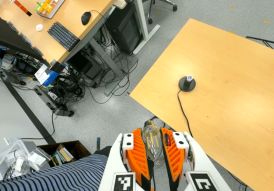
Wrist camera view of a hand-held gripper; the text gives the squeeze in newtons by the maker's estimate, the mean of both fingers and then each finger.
{"total": 20.6, "left": 24.1, "right": 17.1}